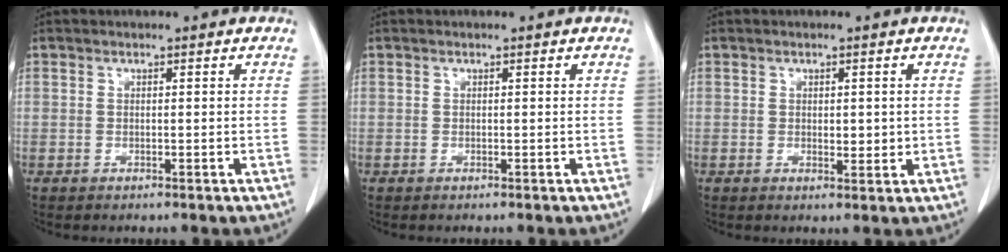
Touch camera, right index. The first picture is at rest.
{"total": 0.0}
{"total": 2.2, "force": [0.2, 1.2, 1.8], "torque": [-0.021, -0.003, 0.006]}